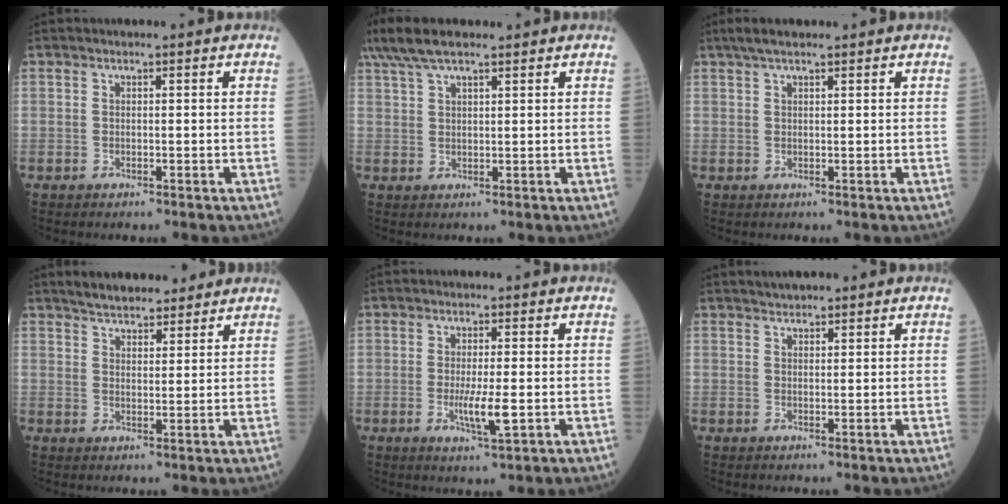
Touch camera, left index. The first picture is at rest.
{"total": 7.4, "force": [5.7, 1.6, 4.5], "torque": [-0.097, 0.034, 0.110]}
{"total": 3.3, "force": [2.5, 0.7, 2.1], "torque": [-0.042, 0.018, 0.047]}
{"total": 8.1, "force": [7.1, 2.5, 2.9], "torque": [-0.039, 0.017, 0.110]}
{"total": 4.6, "force": [-1.0, 0.5, 4.5], "torque": [-0.089, -0.009, -0.014]}
{"total": 2.9, "force": [2.3, 0.9, 1.4], "torque": [-0.020, 0.018, 0.035]}